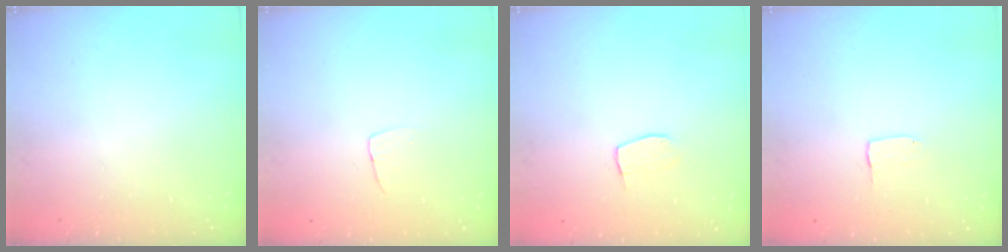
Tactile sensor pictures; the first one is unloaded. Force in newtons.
{"total": 4.5, "press": 4.4, "slide": 0.3}
{"total": 5.9, "press": 5.9, "slide": 0.3}
{"total": 1.3, "press": 1.2, "slide": 0.1}